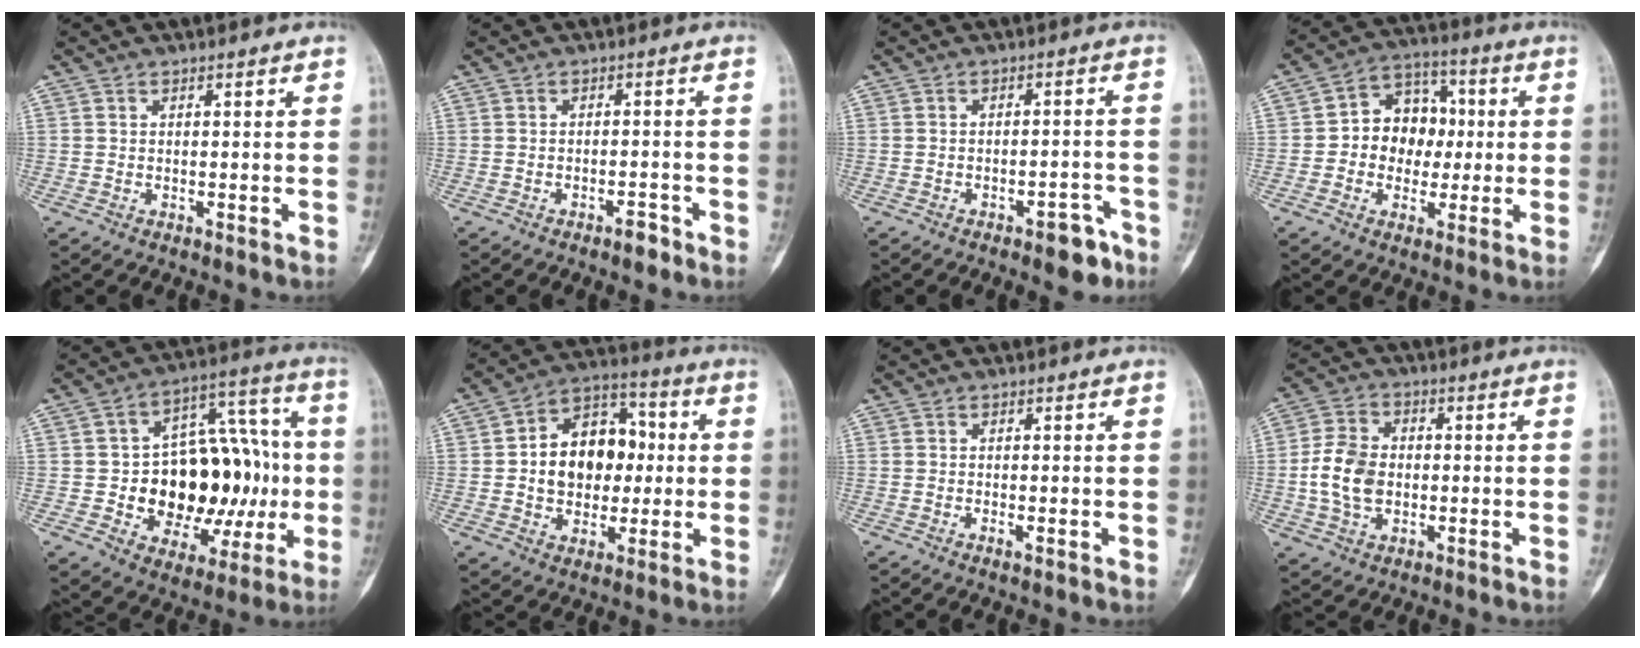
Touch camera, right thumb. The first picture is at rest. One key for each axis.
{"total": 2.2, "fx": -1.7, "fy": 0.8, "fz": 1.2, "tx": -0.015, "ty": 0.012, "tz": -0.026}
{"total": 5.5, "fx": -3.5, "fy": 2.4, "fz": 3.5, "tx": -0.026, "ty": 0.027, "tz": -0.040}
{"total": 11.4, "fx": 0.1, "fy": 9.2, "fz": 6.8, "tx": -0.056, "ty": 0.030, "tz": -0.007}
{"total": 24.1, "fx": -2.4, "fy": 15.5, "fz": 18.3, "tx": -0.209, "ty": 0.038, "tz": -0.019}
{"total": 15.7, "fx": 0.5, "fy": 11.5, "fz": 10.6, "tx": -0.120, "ty": 0.030, "tz": 0.006}
{"total": 0.8, "fx": -0.4, "fy": 0.2, "fz": 0.7, "tx": -0.010, "ty": 0.000, "tz": -0.007}
{"total": 9.7, "fx": -0.8, "fy": 7.2, "fz": 6.4, "tx": -0.110, "ty": 0.012, "tz": -0.019}